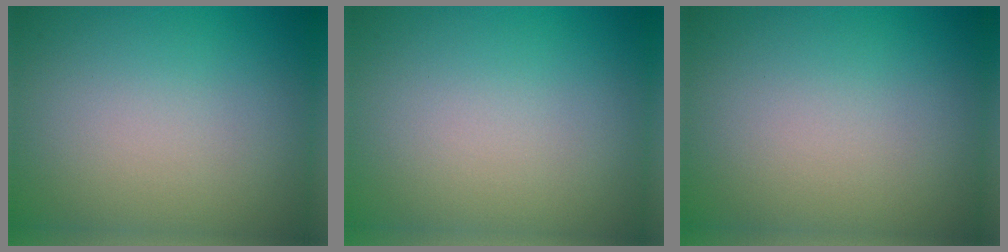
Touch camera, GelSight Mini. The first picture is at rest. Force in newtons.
{"total": 0.0}
{"total": 0.0}